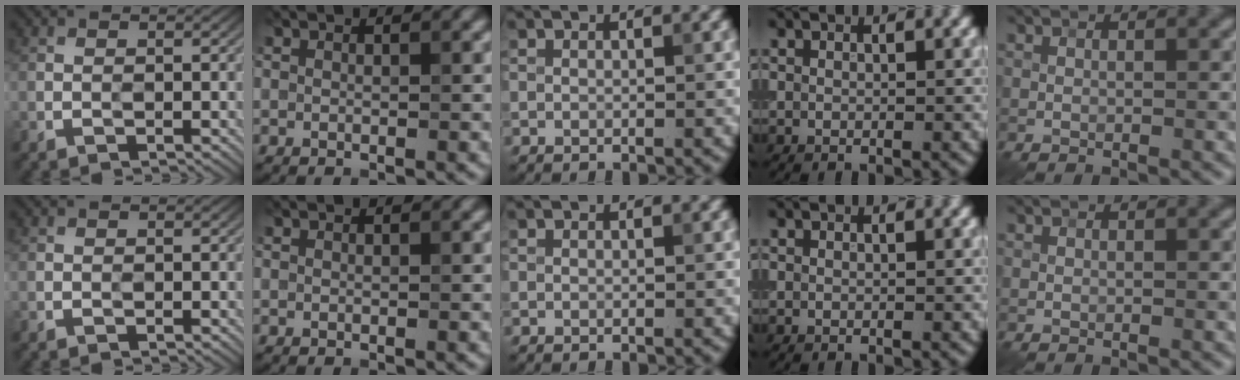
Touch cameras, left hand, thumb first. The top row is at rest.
{}